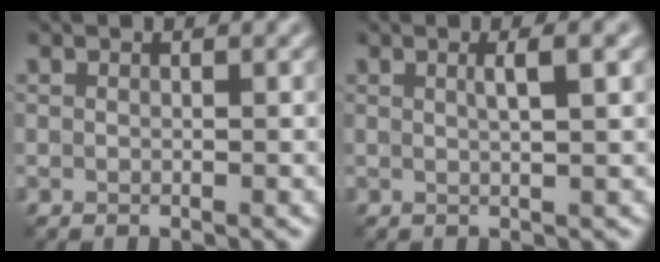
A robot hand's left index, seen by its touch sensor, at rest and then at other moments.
{"total": 2.6, "force": [0.8, 0.6, 2.5], "torque": [-0.024, 0.008, 0.006]}